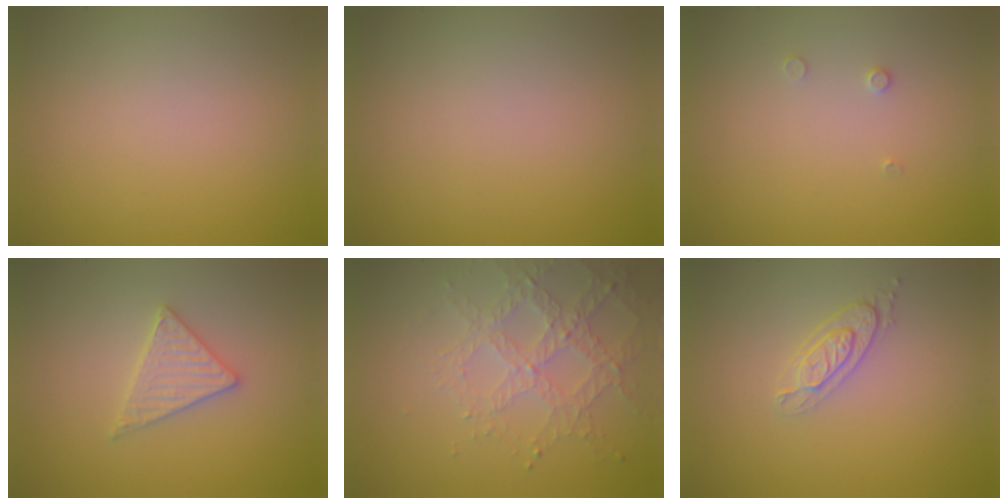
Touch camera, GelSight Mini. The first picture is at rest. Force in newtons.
{"total": 0.0}
{"total": 0.6, "press": 0.6, "slide": 0.2}
{"total": 2.6, "press": 2.6, "slide": 0.3}
{"total": 3.1, "press": 3.0, "slide": 0.8}
{"total": 2.0, "press": 1.9, "slide": 0.6}